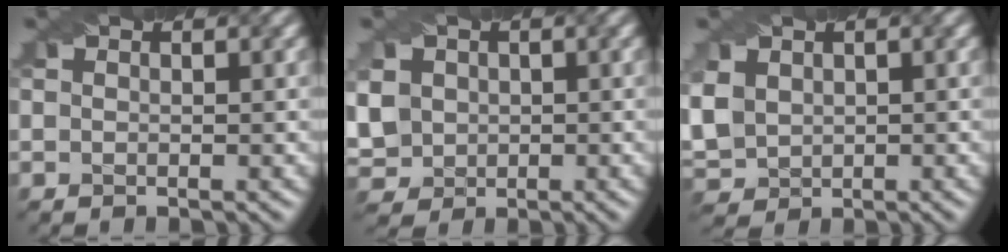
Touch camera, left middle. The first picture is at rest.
{"total": 6.0, "force": [1.4, 5.2, 2.6], "torque": [-0.089, 0.024, 0.029]}
{"total": 4.0, "force": [1.2, 3.2, 2.0], "torque": [-0.071, 0.009, 0.027]}